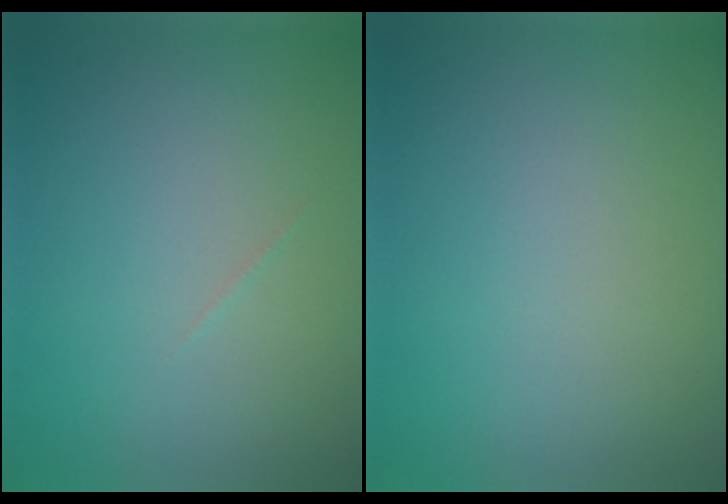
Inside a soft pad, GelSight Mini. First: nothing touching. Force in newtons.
{"total": 0.0}